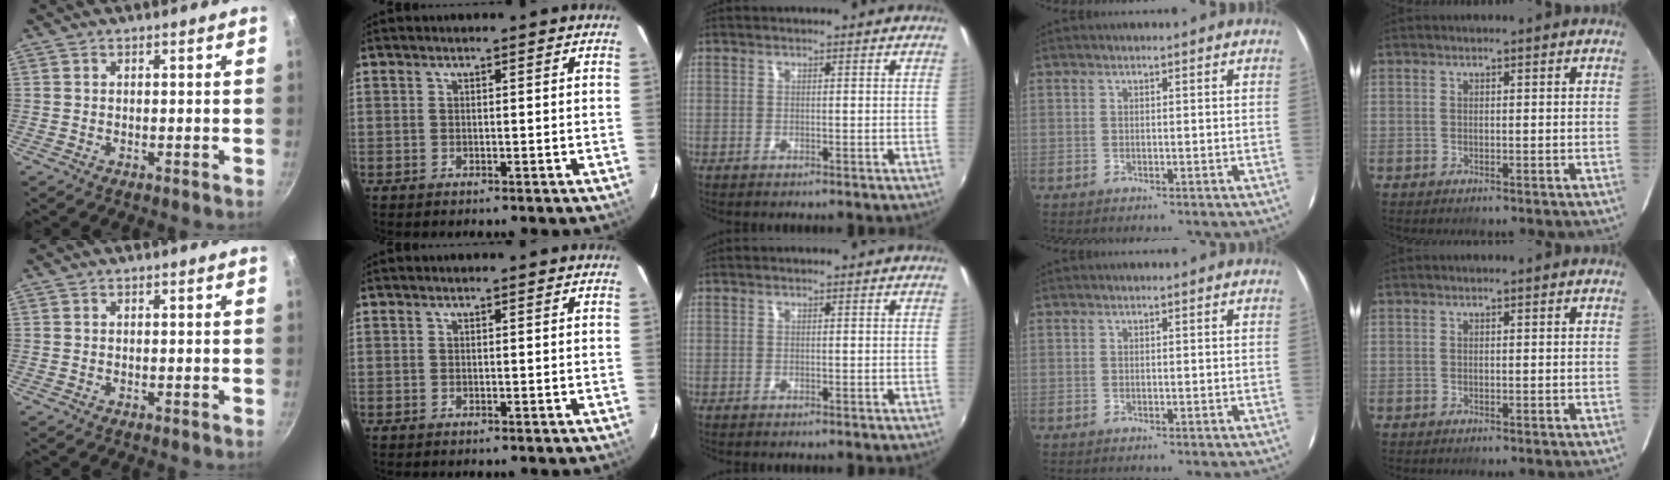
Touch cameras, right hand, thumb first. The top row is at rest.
{}